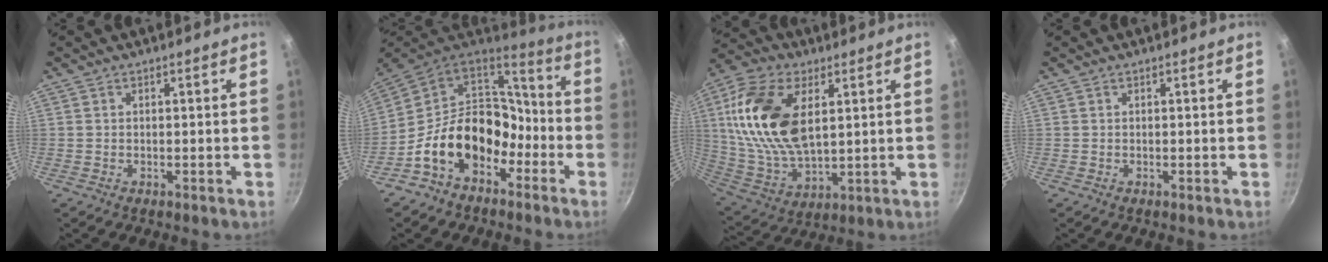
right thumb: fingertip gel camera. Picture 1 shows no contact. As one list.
[{"total": 18.6, "force": [-6.9, 13.4, 10.9], "torque": [-0.146, 0.076, -0.127]}, {"total": 20.7, "force": [5.2, 11.6, 16.3], "torque": [-0.309, -0.011, 0.106]}, {"total": 0.0}]